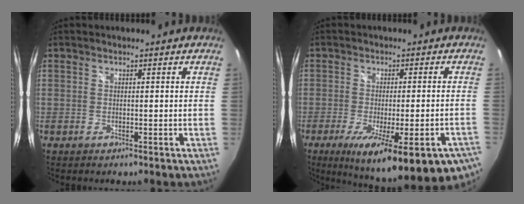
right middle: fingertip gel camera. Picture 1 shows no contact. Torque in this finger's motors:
{"motor_torque": [1.22, -0.91, 0.29, 0.10]}